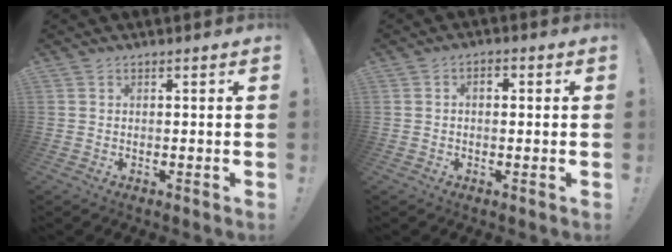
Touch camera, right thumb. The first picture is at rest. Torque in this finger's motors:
{"motor_torque": [0.10, -0.11, 0.11, 0.12, -0.04]}